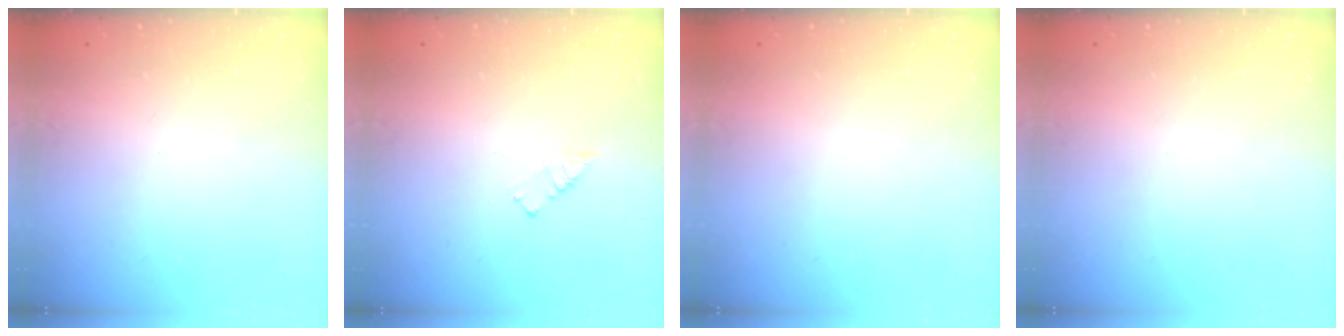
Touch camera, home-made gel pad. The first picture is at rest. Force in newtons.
{"total": 2.6, "press": 2.6, "slide": 0.3}
{"total": 0.0}
{"total": 0.0}